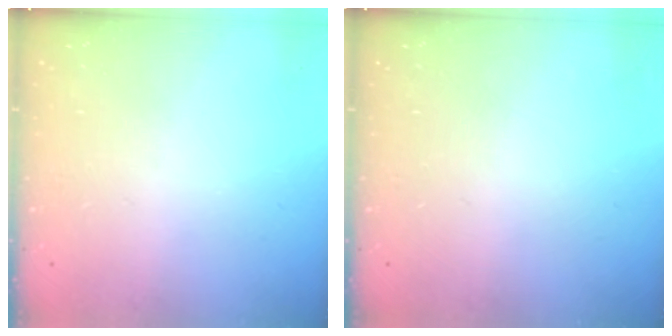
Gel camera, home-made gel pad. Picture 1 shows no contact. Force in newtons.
{"total": 0.0}